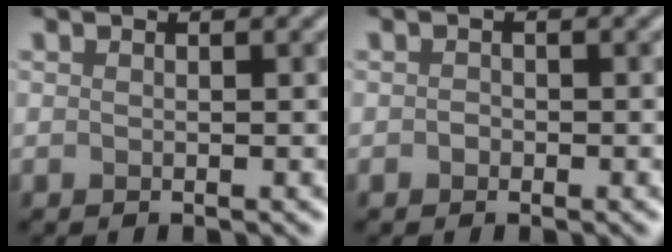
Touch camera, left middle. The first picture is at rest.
{"total": 0.6, "force": [-0.2, 0.5, 0.2], "torque": [-0.002, -0.004, -0.005]}